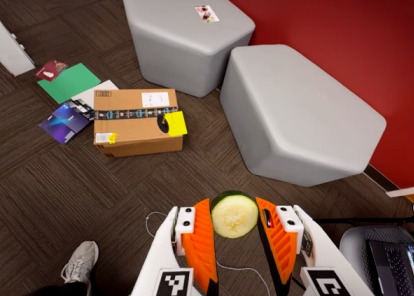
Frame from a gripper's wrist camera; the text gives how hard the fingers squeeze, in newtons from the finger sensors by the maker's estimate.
{"total": 10.2, "left": 10.3, "right": 10.0}